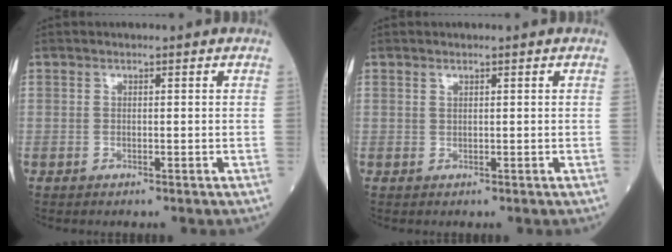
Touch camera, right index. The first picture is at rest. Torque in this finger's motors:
{"motor_torque": [-0.14, 0.11, -0.07, -0.01]}